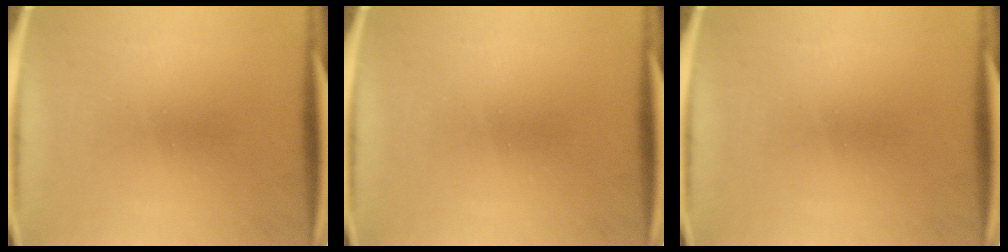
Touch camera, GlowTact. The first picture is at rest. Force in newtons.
{"total": 0.0}
{"total": 0.0}